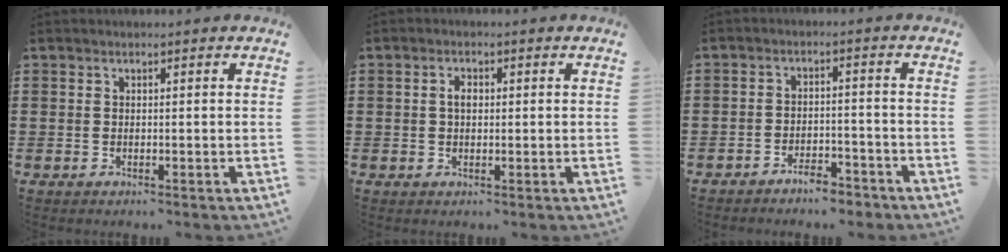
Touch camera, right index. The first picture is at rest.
{"total": 2.0, "force": [0.3, 1.1, 1.6], "torque": [-0.034, 0.008, 0.003]}
{"total": 3.9, "force": [-3.7, 0.8, 0.8], "torque": [-0.015, 0.008, -0.075]}